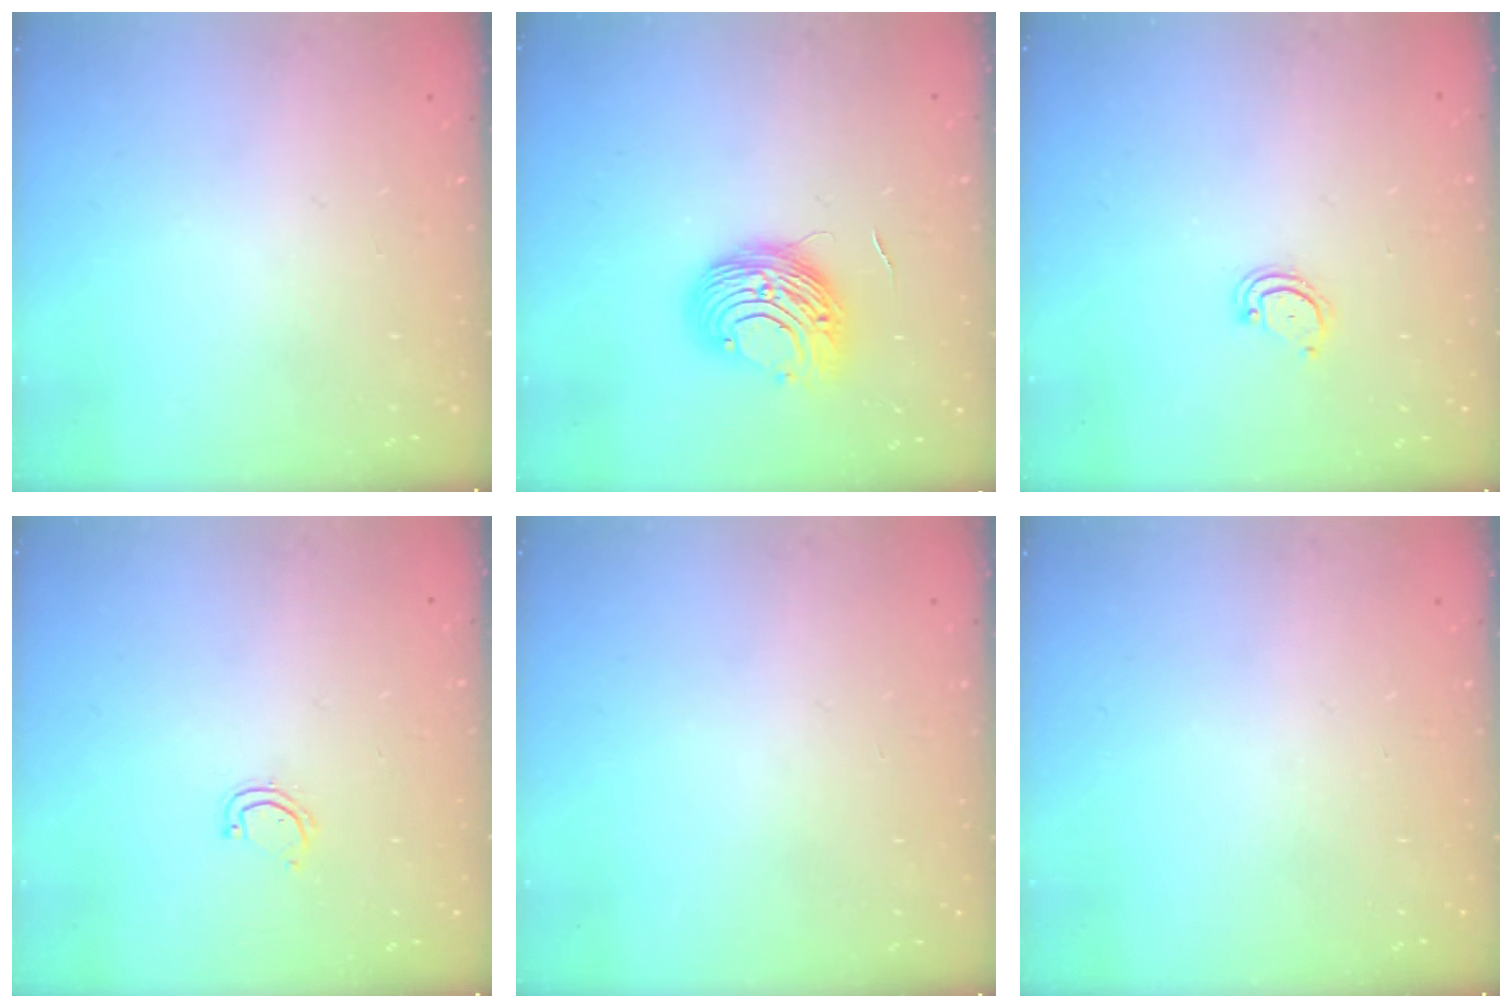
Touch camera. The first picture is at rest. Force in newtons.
{"total": 9.3, "press": 9.3, "slide": 0.4}
{"total": 2.5, "press": 2.5, "slide": 0.2}
{"total": 4.3, "press": 4.3, "slide": 0.4}
{"total": 0.0}
{"total": 0.0}